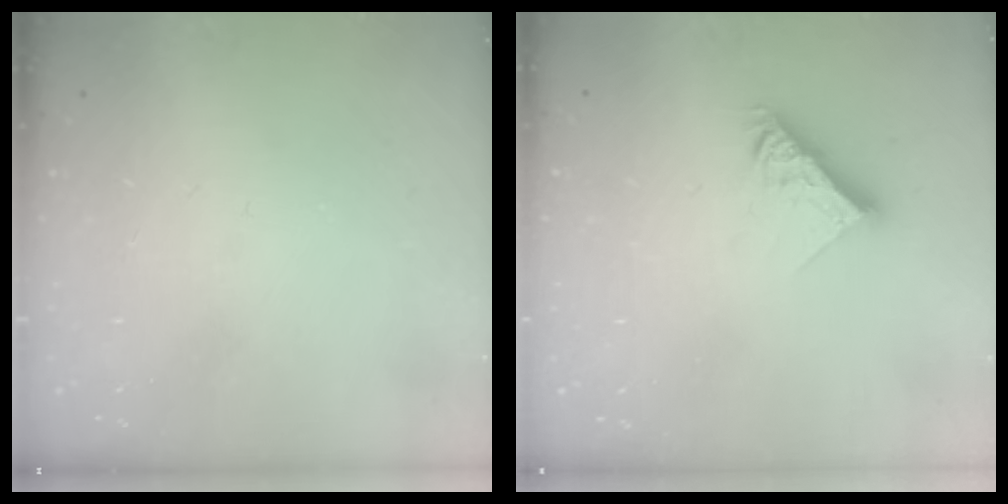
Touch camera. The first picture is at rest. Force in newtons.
{"total": 9.8, "press": 9.8, "slide": 0.8}